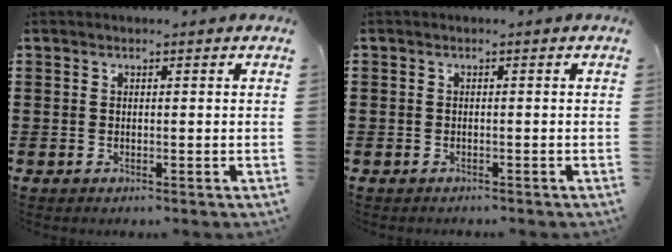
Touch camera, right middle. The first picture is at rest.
{"total": 0.7, "force": [-0.6, 0.4, 0.0], "torque": [0.000, 0.001, -0.013]}